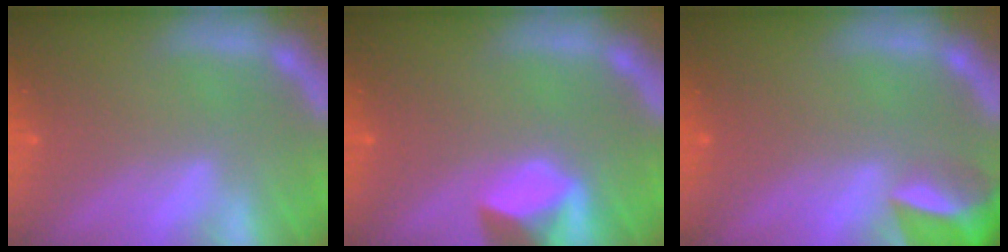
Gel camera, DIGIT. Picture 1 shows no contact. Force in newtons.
{"total": 4.0}
{"total": 5.5}